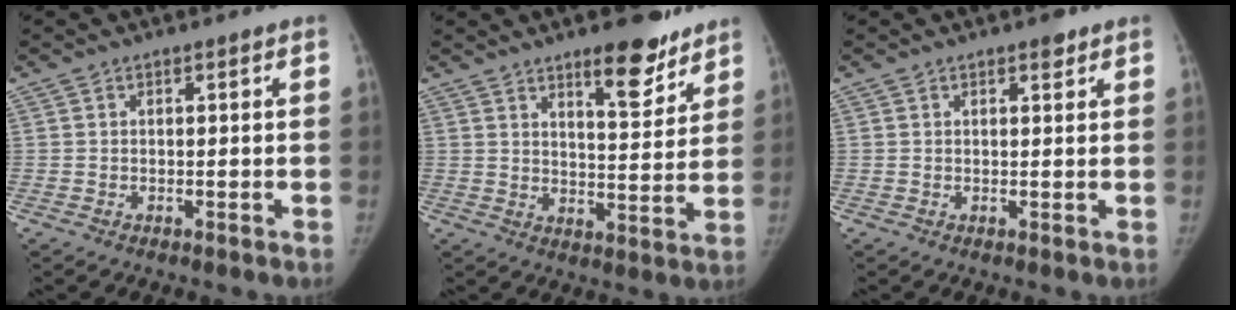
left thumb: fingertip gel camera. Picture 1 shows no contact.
{"total": 10.7, "force": [7.5, 3.5, 6.7], "torque": [-0.068, -0.053, 0.113]}
{"total": 1.7, "force": [1.2, 0.8, 1.0], "torque": [-0.007, -0.005, 0.015]}